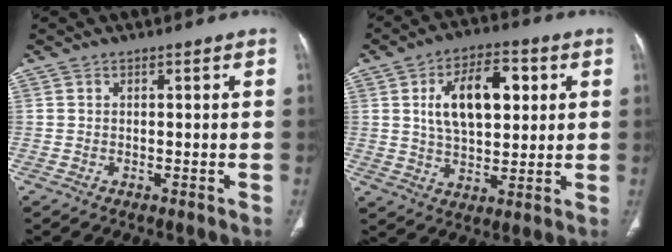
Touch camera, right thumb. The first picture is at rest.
{"total": 14.2, "force": [3.6, 7.7, 11.3], "torque": [-0.163, 0.003, 0.061]}